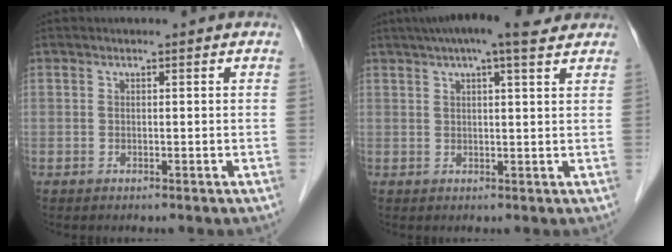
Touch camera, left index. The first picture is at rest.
{"total": 7.7, "force": [5.5, 1.4, 5.3], "torque": [-0.082, 0.040, 0.076]}